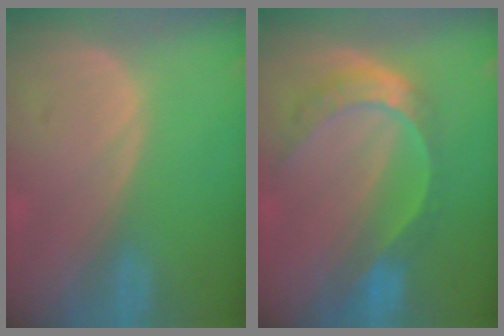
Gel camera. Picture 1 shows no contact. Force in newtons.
{"total": 7.7, "press": 6.4, "slide": 4.3}